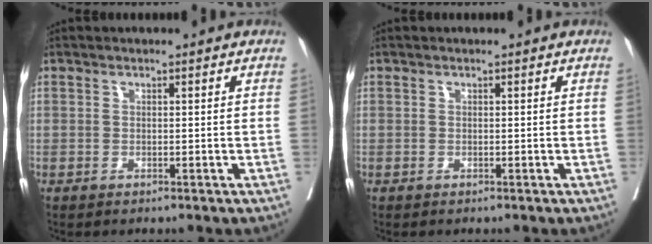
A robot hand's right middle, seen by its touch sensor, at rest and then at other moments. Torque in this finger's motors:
{"motor_torque": [0.00, 0.00, 0.00, 0.00]}